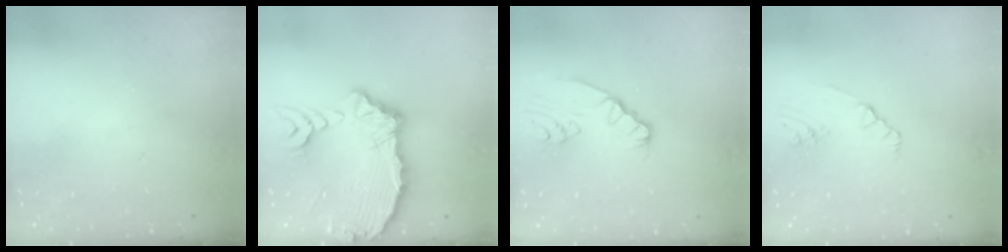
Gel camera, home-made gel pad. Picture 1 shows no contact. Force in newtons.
{"total": 15.0, "press": 14.9, "slide": 2.0}
{"total": 2.8, "press": 2.8, "slide": 0.3}
{"total": 2.1, "press": 1.8, "slide": 1.1}